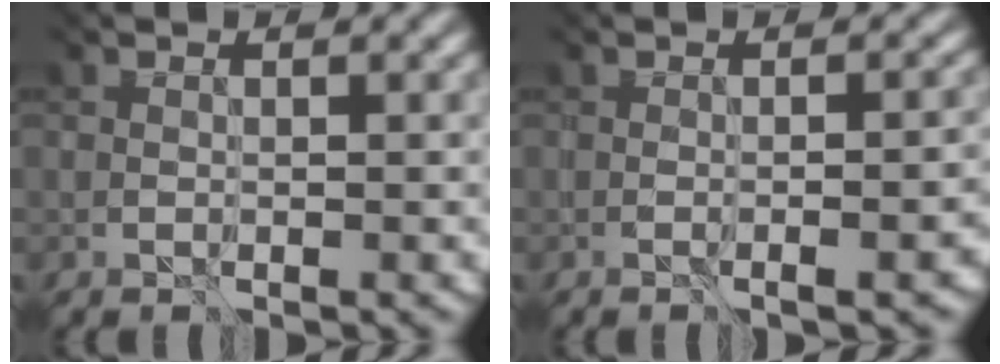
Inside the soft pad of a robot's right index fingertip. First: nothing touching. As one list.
[{"total": 3.0, "force": [-1.8, 0.5, 2.4], "torque": [-0.002, 0.012, -0.011]}]